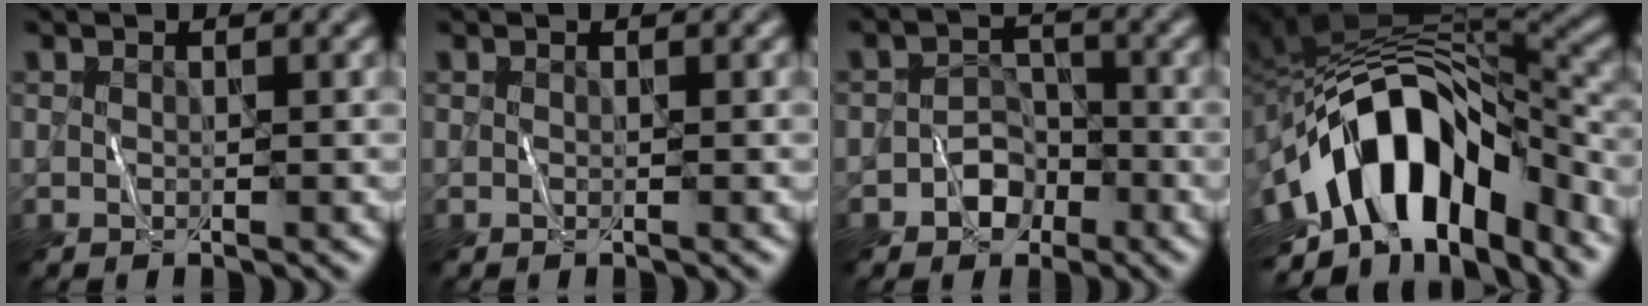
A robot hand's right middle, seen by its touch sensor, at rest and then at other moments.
{"total": 0.0}
{"total": 2.9, "force": [-1.7, 2.1, 1.1], "torque": [-0.007, 0.009, -0.028]}
{"total": 14.1, "force": [-5.8, 7.5, 10.4], "torque": [-0.167, 0.016, -0.102]}